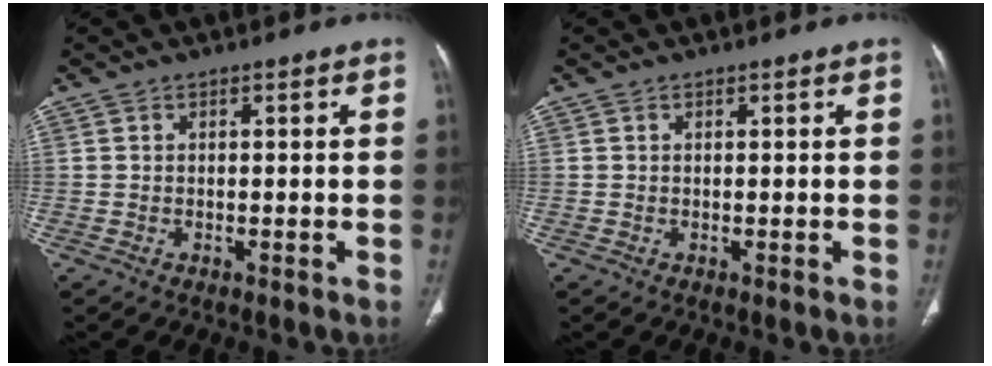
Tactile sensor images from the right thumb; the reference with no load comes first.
{"total": 0.0}